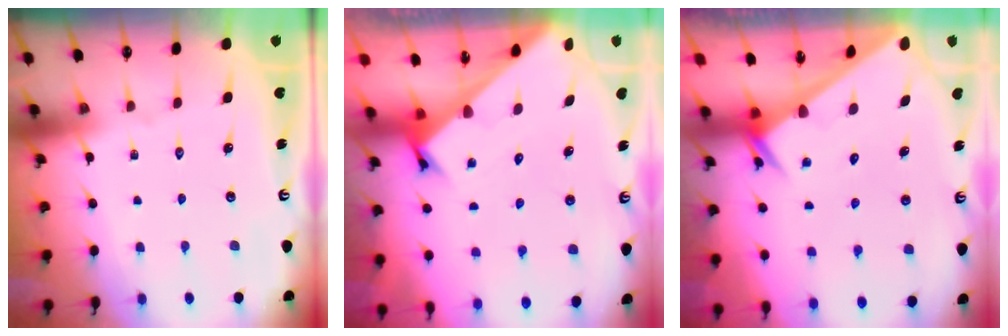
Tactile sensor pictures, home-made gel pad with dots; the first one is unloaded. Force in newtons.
{"total": 2.4, "press": 2.4, "slide": 0.2}
{"total": 2.5, "press": 2.5, "slide": 0.1}